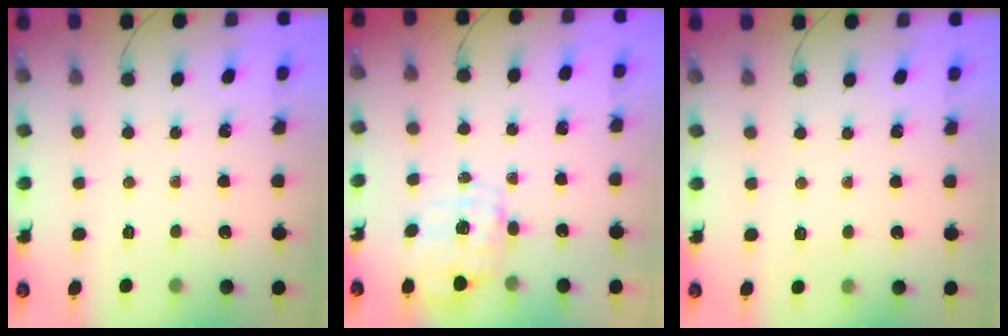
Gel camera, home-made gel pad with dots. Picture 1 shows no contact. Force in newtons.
{"total": 2.8, "press": 2.7, "slide": 0.9}
{"total": 4.7, "press": 4.4, "slide": 1.5}